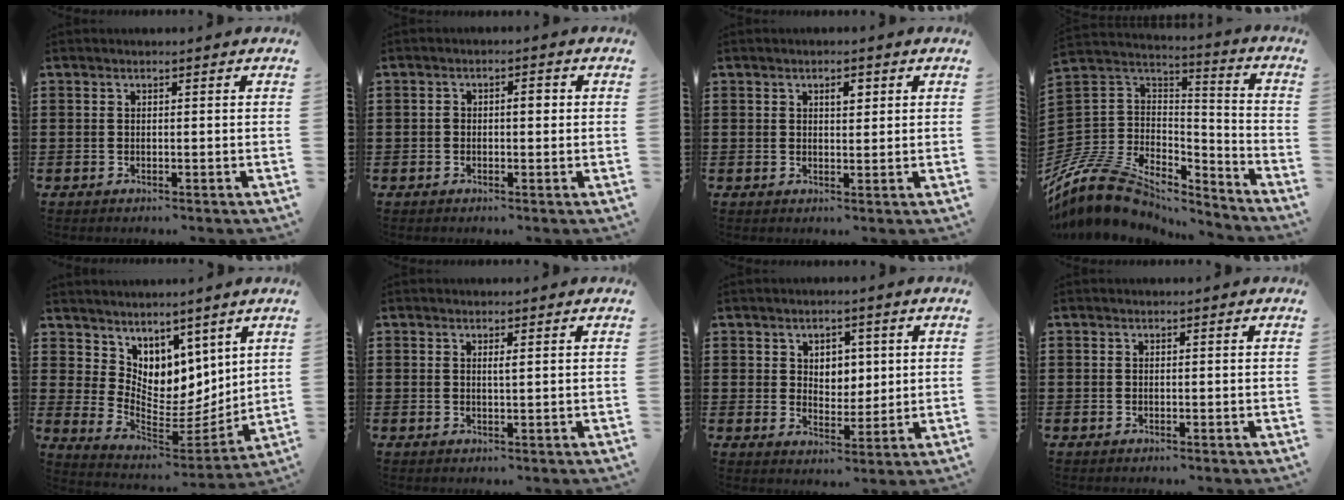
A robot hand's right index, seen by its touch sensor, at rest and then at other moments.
{"total": 2.4, "force": [0.0, 1.1, 2.1], "torque": [-0.040, 0.006, -0.003]}
{"total": 2.1, "force": [0.8, 0.9, 1.7], "torque": [-0.026, 0.004, 0.011]}
{"total": 11.6, "force": [-8.7, 6.2, 4.6], "torque": [-0.126, 0.016, -0.172]}
{"total": 7.1, "force": [5.5, 4.4, -0.8], "torque": [-0.020, -0.074, 0.104]}
{"total": 0.8, "force": [0.4, 0.0, 0.8], "torque": [-0.015, 0.000, 0.006]}
{"total": 3.9, "force": [1.7, 3.1, 1.5], "torque": [-0.029, 0.007, 0.025]}
{"total": 0.0}